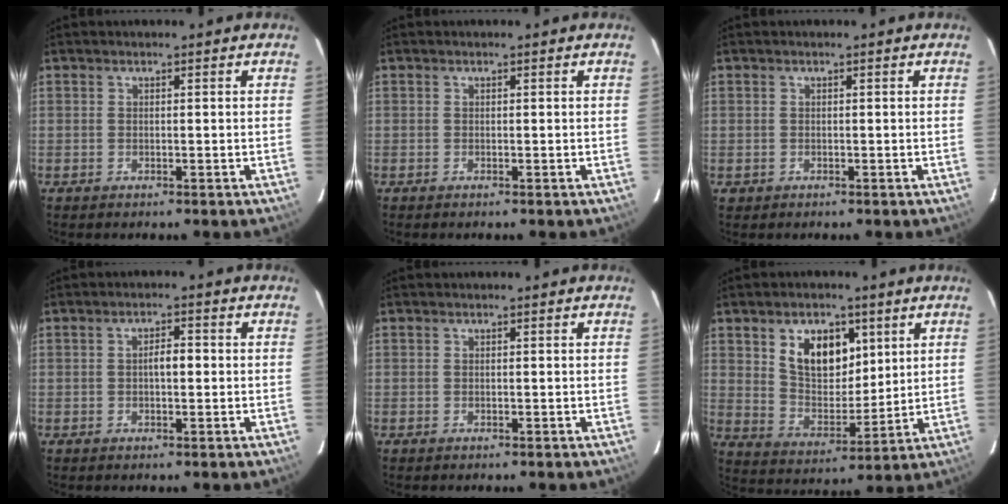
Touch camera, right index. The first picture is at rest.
{"total": 0.0}
{"total": 0.9, "force": [-0.2, 0.9, 0.1], "torque": [0.001, 0.002, -0.001]}
{"total": 2.8, "force": [0.0, 1.2, 2.5], "torque": [-0.043, 0.008, -0.001]}
{"total": 0.0}
{"total": 11.8, "force": [5.1, 7.4, 7.6], "torque": [-0.128, 0.007, 0.103]}